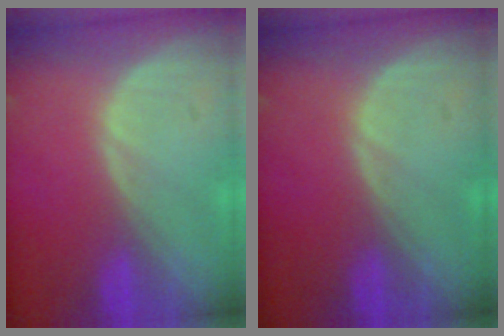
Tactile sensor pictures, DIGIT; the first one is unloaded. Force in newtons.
{"total": 0.0}